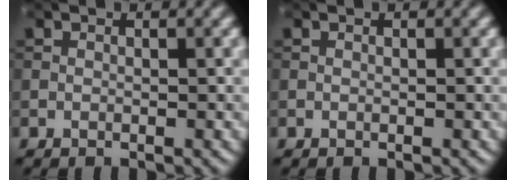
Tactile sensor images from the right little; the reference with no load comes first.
{"total": 0.0}